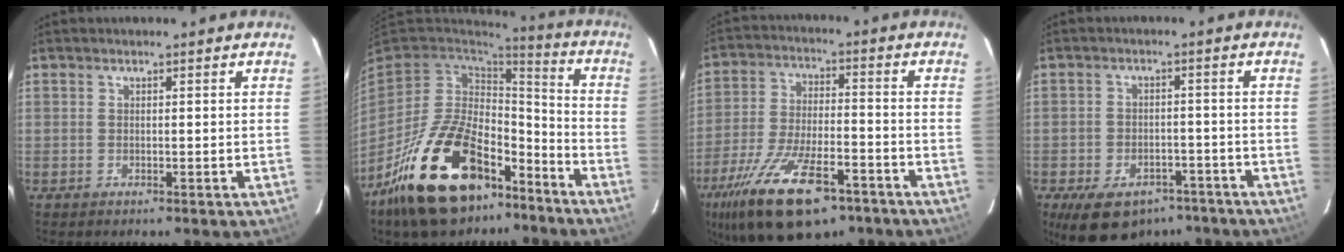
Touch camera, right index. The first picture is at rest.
{"total": 24.2, "force": [-15.0, 12.1, 14.7], "torque": [-0.288, 0.003, -0.234]}
{"total": 20.1, "force": [-12.8, 7.7, 13.5], "torque": [-0.274, -0.044, -0.210]}
{"total": 12.8, "force": [-9.1, 7.2, 5.5], "torque": [-0.127, 0.001, -0.118]}